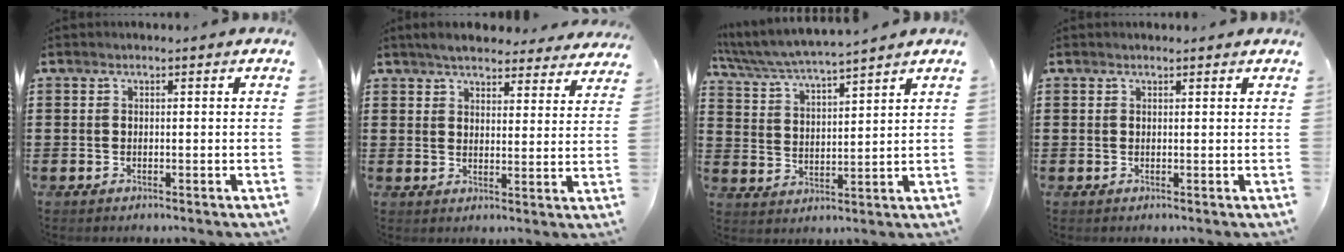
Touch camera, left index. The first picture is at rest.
{"total": 4.6, "force": [4.4, 0.7, 1.0], "torque": [-0.036, -0.012, 0.080]}
{"total": 4.7, "force": [4.4, -0.2, 1.5], "torque": [-0.050, -0.030, 0.073]}
{"total": 0.6, "force": [0.6, 0.1, 0.2], "torque": [-0.004, 0.001, 0.012]}